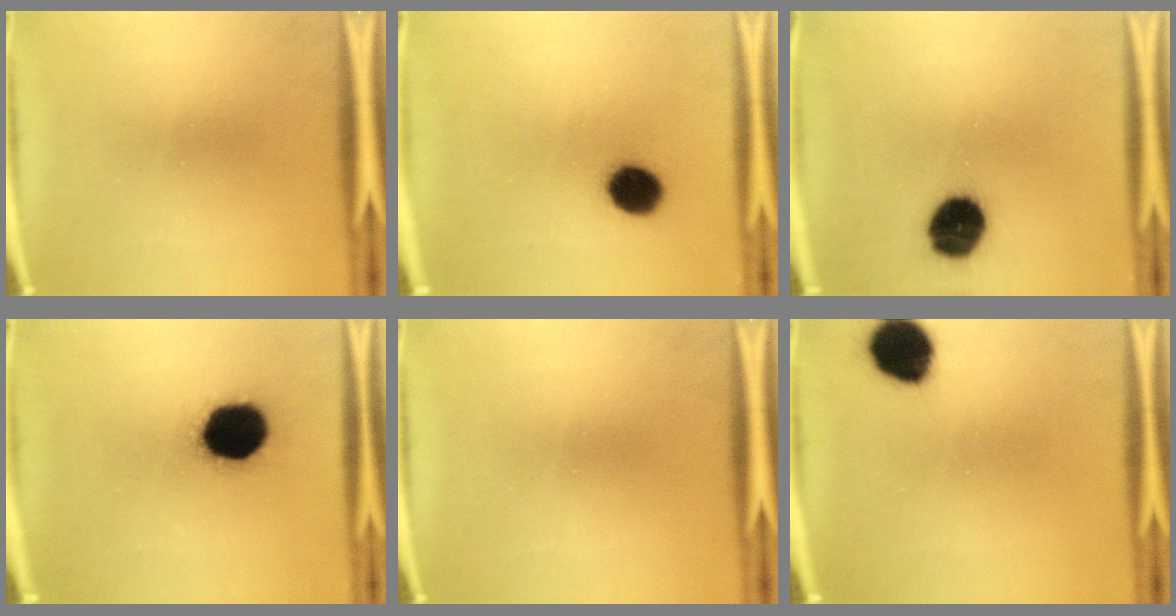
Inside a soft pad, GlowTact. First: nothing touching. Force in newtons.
{"total": 7.9}
{"total": 11.9}
{"total": 19.4}
{"total": 0.0}
{"total": 11.9}